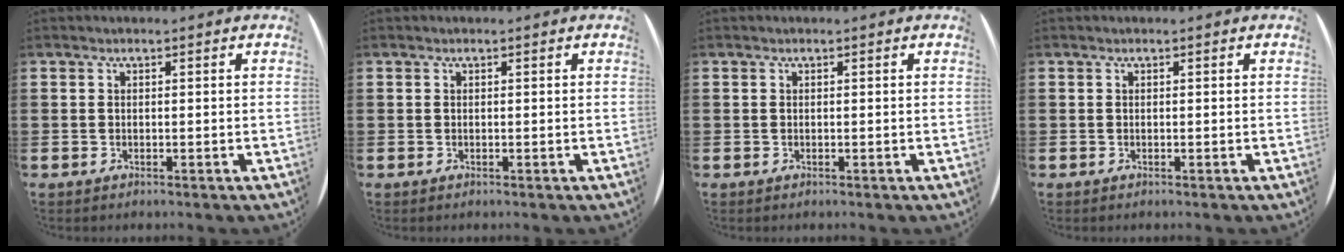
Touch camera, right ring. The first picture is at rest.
{"total": 0.0}
{"total": 0.0}
{"total": 0.0}